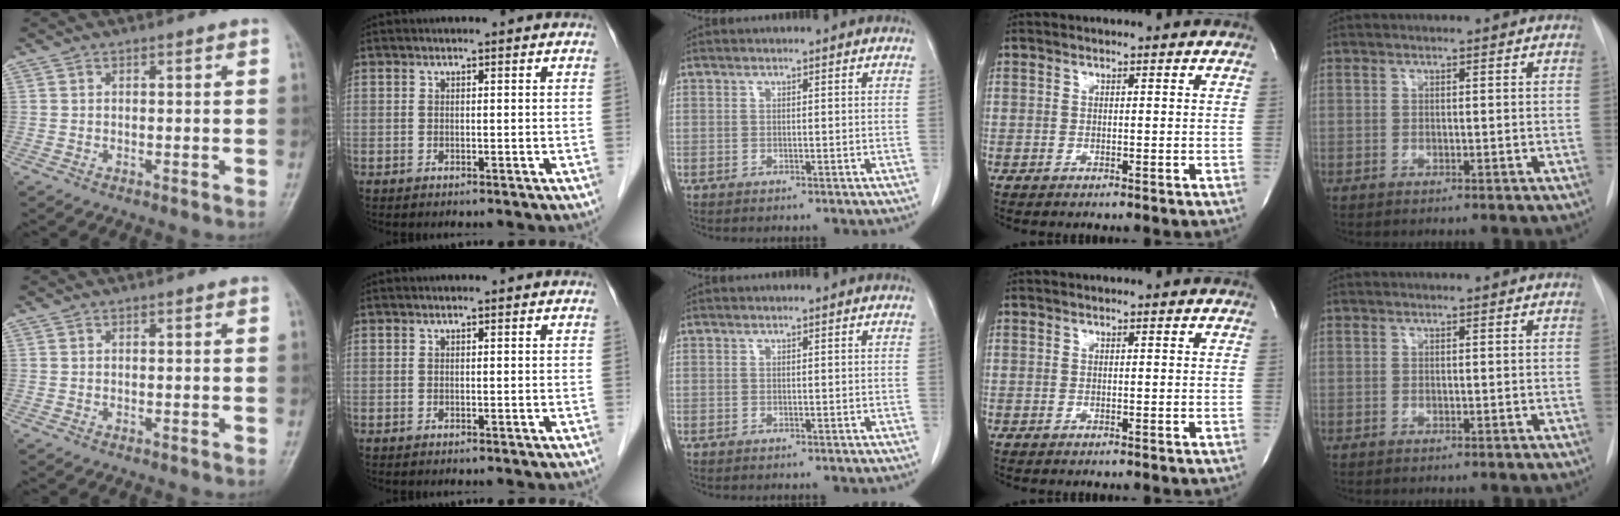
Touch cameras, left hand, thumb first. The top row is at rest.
{}